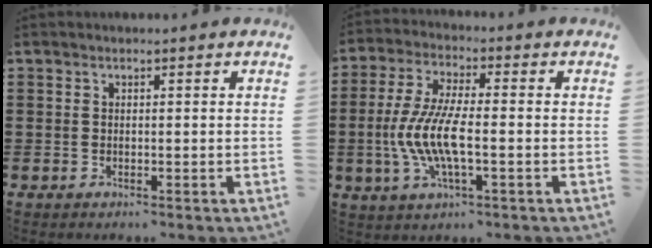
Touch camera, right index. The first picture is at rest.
{"total": 8.8, "force": [-2.3, 2.5, 8.1], "torque": [-0.185, -0.015, -0.051]}